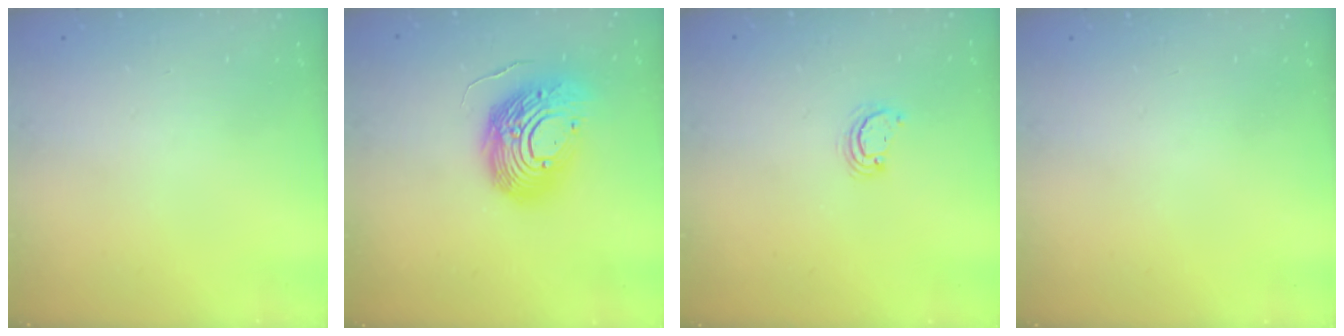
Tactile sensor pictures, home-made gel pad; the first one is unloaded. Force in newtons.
{"total": 17.1, "press": 16.9, "slide": 2.7}
{"total": 3.0, "press": 3.0, "slide": 0.2}
{"total": 0.0}